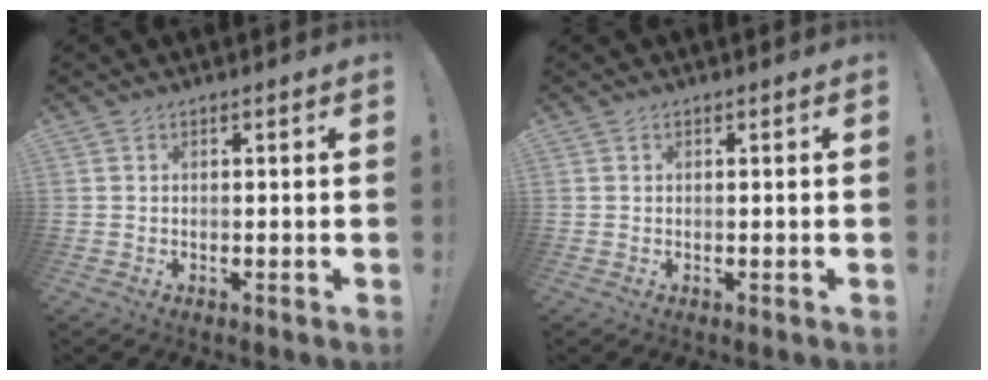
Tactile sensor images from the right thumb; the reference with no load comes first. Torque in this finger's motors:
{"motor_torque": [0.01, 0.12, -0.20, 0.11, 0.07]}